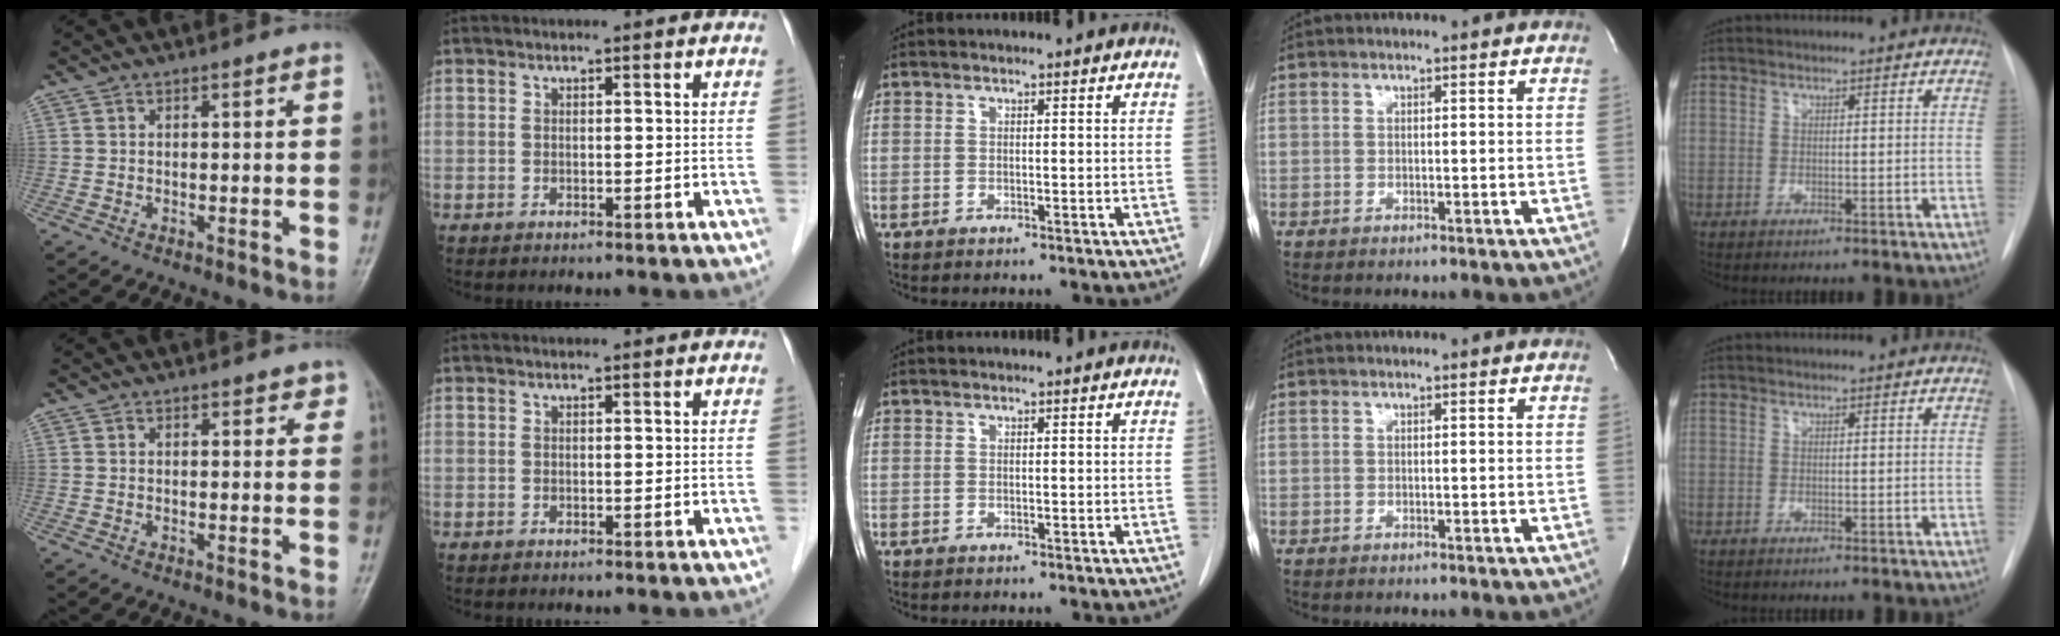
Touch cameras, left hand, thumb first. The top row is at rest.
{"thumb": {"total": 1.8, "force": [1.3, 1.0, 0.8], "torque": [0.007, -0.005, 0.009]}, "index": {"total": 0.8, "force": [0.7, 0.0, 0.2], "torque": [-0.009, 0.004, 0.007]}}